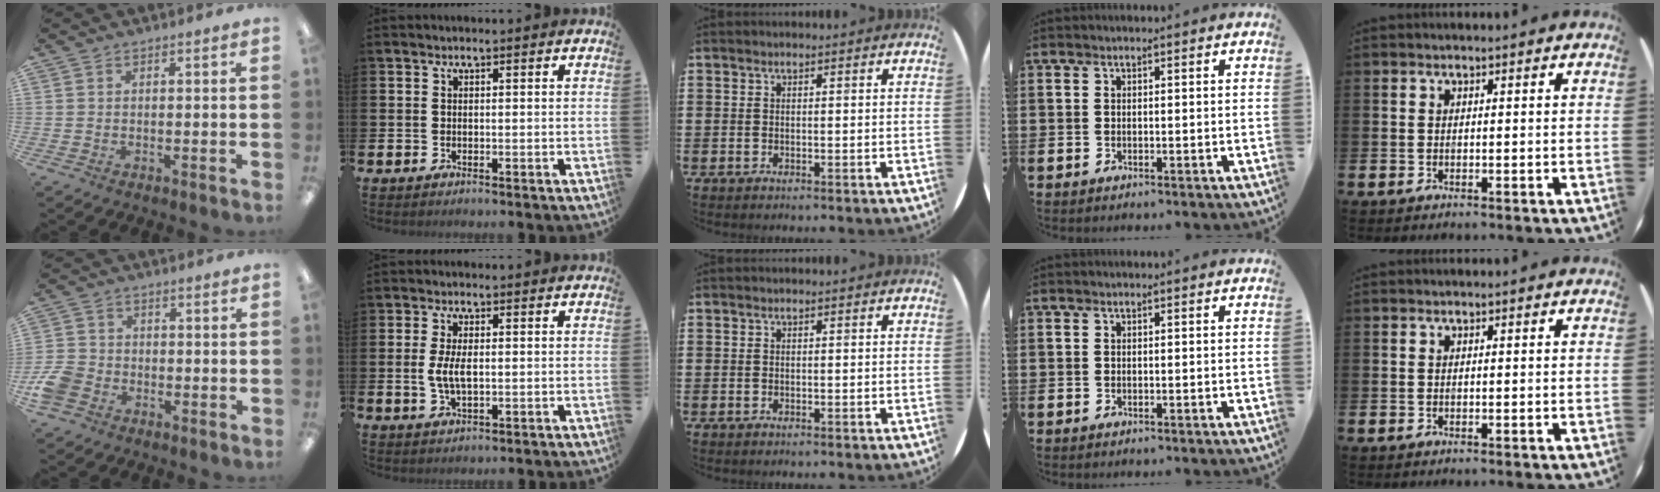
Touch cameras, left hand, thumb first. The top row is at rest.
{"thumb": {"total": 6.5, "force": [-3.1, 4.9, 2.9], "torque": [-0.061, 0.020, -0.055]}, "index": {"total": 4.0, "force": [0.2, 1.8, 3.6], "torque": [-0.069, 0.001, -0.003]}}